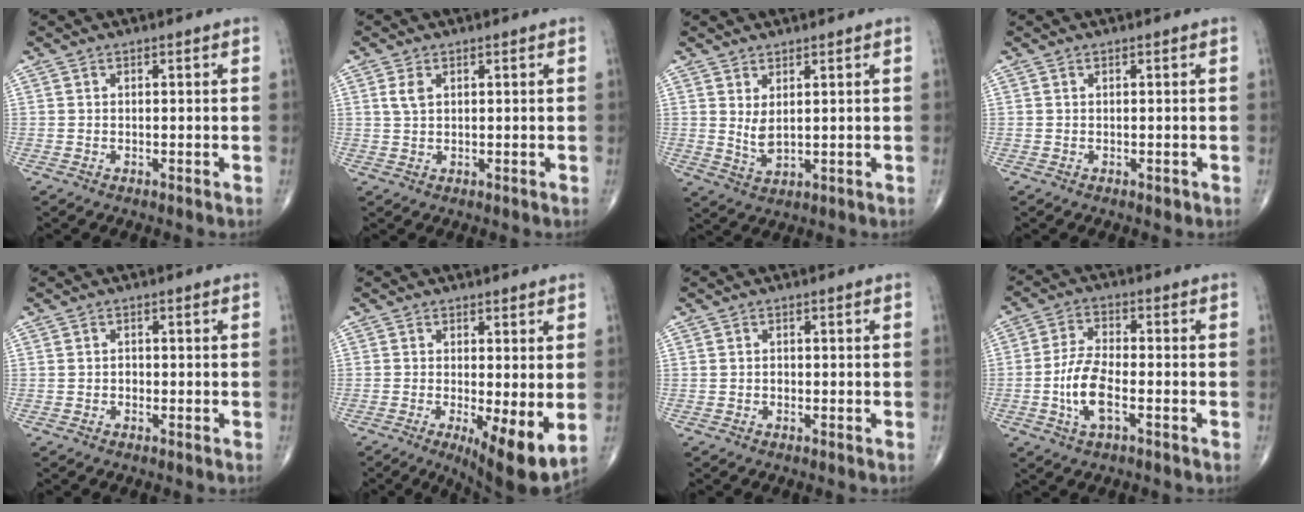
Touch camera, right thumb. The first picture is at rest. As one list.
[{"total": 2.4, "force": [0.9, 1.4, 1.7], "torque": [-0.035, 0.003, 0.021]}, {"total": 3.7, "force": [1.2, 1.6, 3.1], "torque": [-0.057, -0.018, 0.031]}, {"total": 0.6, "force": [-0.1, 0.3, 0.5], "torque": [-0.003, -0.001, -0.001]}, {"total": 0.8, "force": [-0.2, 0.7, 0.4], "torque": [-0.003, 0.003, -0.005]}, {"total": 9.4, "force": [-1.6, 2.5, 8.9], "torque": [-0.134, -0.027, -0.020]}, {"total": 0.6, "force": [-0.1, 0.5, 0.3], "torque": [-0.005, 0.003, -0.002]}, {"total": 8.0, "force": [-2.5, 3.1, 6.9], "torque": [-0.145, 0.013, -0.050]}]